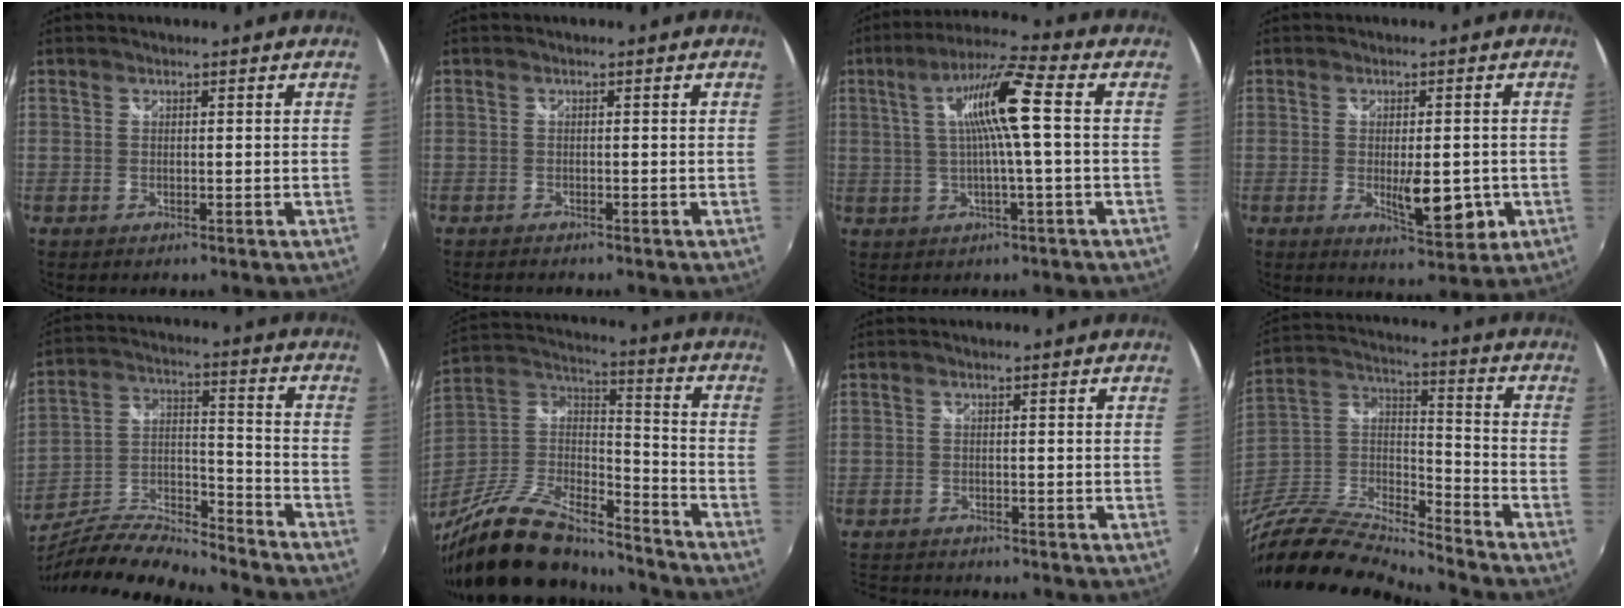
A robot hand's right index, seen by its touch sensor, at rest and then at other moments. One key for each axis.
{"total": 1.2, "fx": -1.2, "fy": 0.2, "fz": 0.3, "tx": -0.009, "ty": -0.009, "tz": -0.021}
{"total": 10.8, "fx": 1.7, "fy": 0.1, "fz": 10.7, "tx": -0.195, "ty": 0.015, "tz": 0.030}
{"total": 7.9, "fx": -1.8, "fy": 2.8, "fz": 7.1, "tx": -0.105, "ty": -0.020, "tz": -0.021}
{"total": 16.6, "fx": -14.1, "fy": 3.0, "fz": 8.3, "tx": -0.166, "ty": -0.006, "tz": -0.250}
{"total": 25.5, "fx": -19.7, "fy": 8.6, "fz": 13.7, "tx": -0.277, "ty": -0.011, "tz": -0.335}
{"total": 5.6, "fx": -5.4, "fy": 1.0, "fz": 1.2, "tx": -0.045, "ty": -0.017, "tz": -0.094}
{"total": 18.0, "fx": -15.5, "fy": 3.2, "fz": 8.5, "tx": -0.190, "ty": -0.009, "tz": -0.309}